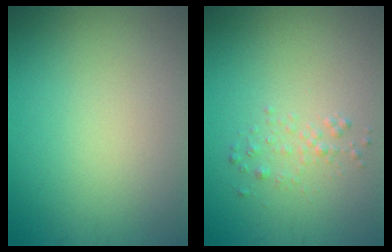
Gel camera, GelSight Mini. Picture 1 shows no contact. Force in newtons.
{"total": 1.0, "press": 1.0, "slide": 0.1}